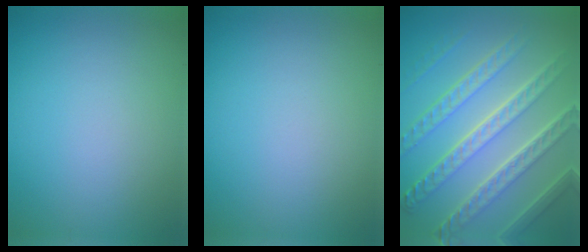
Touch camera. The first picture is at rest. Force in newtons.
{"total": 0.0}
{"total": 8.8, "press": 6.2, "slide": 6.2}